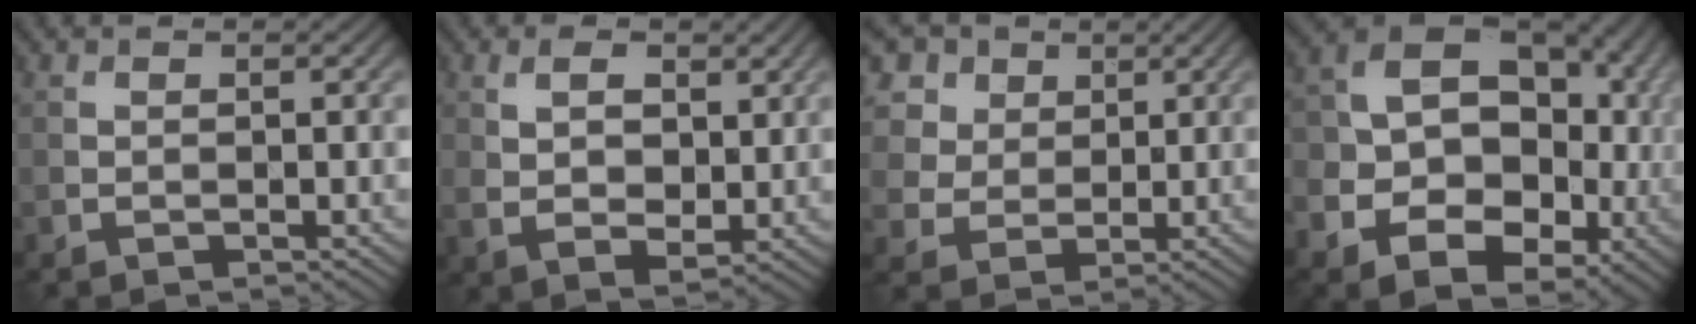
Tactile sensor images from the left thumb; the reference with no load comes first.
{"total": 5.8, "force": [1.8, 3.2, 4.5], "torque": [-0.092, -0.005, 0.034]}
{"total": 10.3, "force": [4.5, 8.1, 4.4], "torque": [-0.170, 0.018, 0.091]}
{"total": 19.0, "force": [-5.4, 13.9, 11.8], "torque": [-0.182, -0.016, -0.082]}